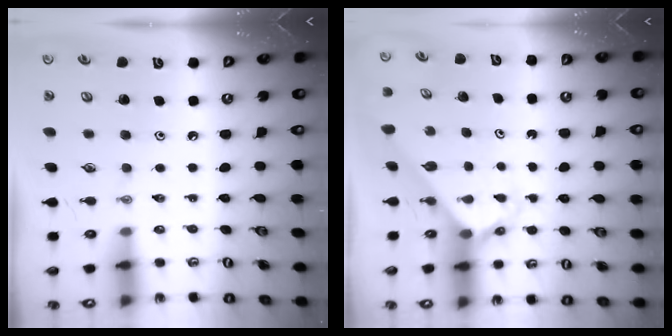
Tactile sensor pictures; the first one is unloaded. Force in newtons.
{"total": 2.7, "press": 2.7, "slide": 0.2}